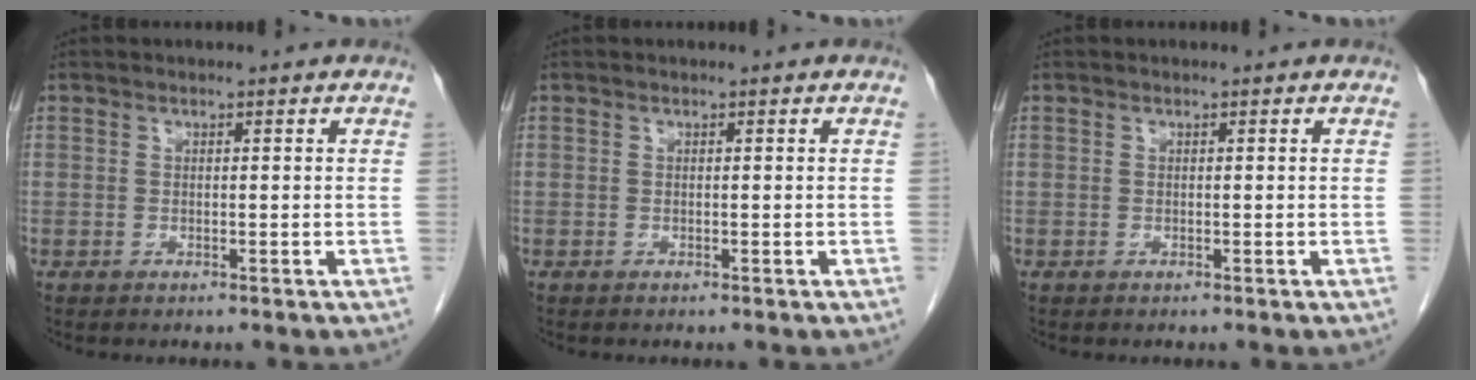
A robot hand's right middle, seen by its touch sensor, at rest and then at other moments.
{"total": 0.0}
{"total": 0.0}